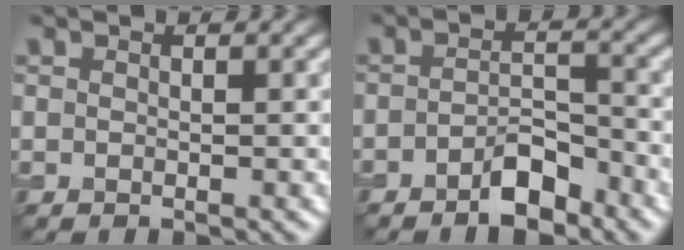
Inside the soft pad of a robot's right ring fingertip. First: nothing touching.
{"total": 3.6, "force": [-2.5, 1.3, 2.3], "torque": [-0.034, 0.010, -0.046]}